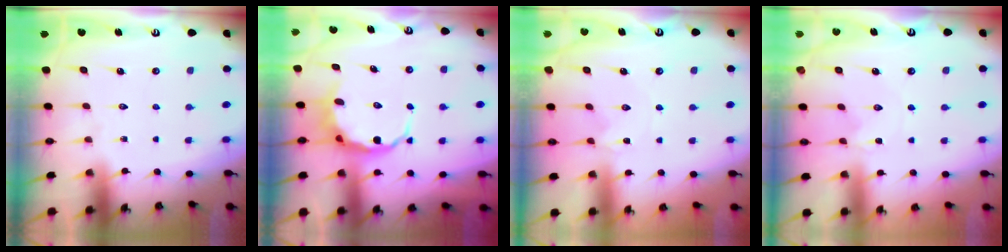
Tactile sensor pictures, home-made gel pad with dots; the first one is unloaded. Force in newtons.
{"total": 7.8, "press": 7.6, "slide": 1.8}
{"total": 0.0}
{"total": 0.0}